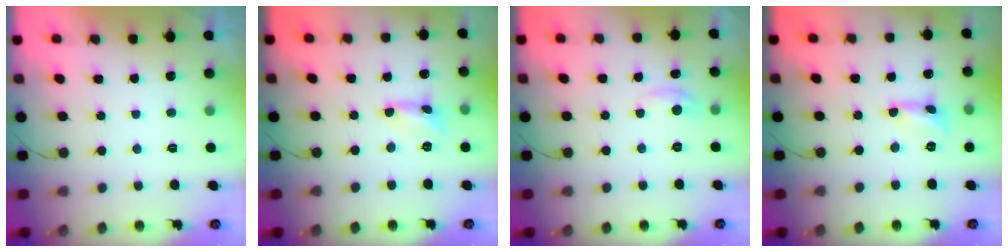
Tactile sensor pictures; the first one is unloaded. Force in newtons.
{"total": 2.4, "press": 2.4, "slide": 0.2}
{"total": 3.3, "press": 3.3, "slide": 0.5}
{"total": 2.4, "press": 2.4, "slide": 0.2}